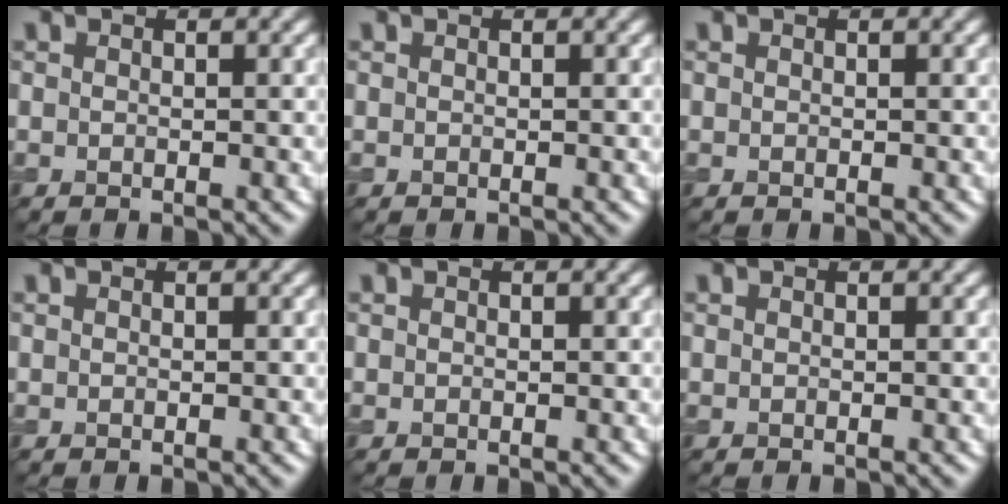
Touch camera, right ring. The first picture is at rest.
{"total": 0.0}
{"total": 0.0}
{"total": 0.0}
{"total": 0.0}
{"total": 0.0}